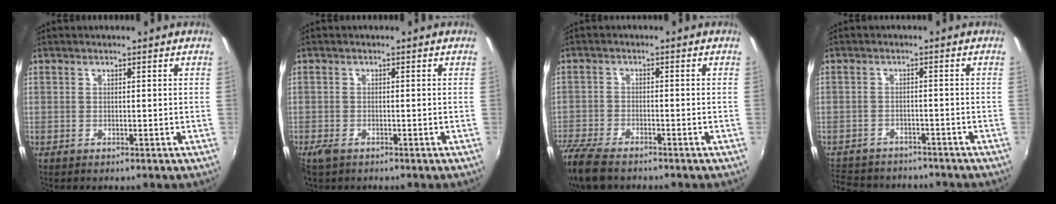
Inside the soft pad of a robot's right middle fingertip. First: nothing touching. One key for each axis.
{"total": 2.4, "fx": -1.7, "fy": 1.1, "fz": 1.2, "tx": -0.029, "ty": -0.007, "tz": -0.033}
{"total": 10.1, "fx": -8.2, "fy": 2.9, "fz": 5.2, "tx": -0.142, "ty": -0.036, "tz": -0.157}
{"total": 12.4, "fx": -10.6, "fy": 4.9, "fz": 4.1, "tx": -0.112, "ty": -0.002, "tz": -0.158}